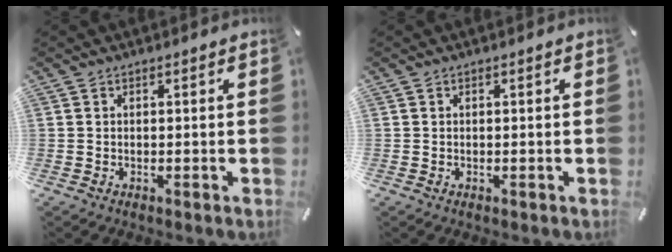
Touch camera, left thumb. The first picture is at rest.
{"total": 0.0}